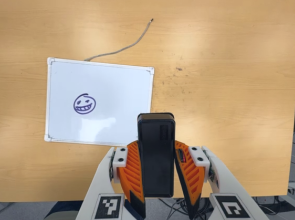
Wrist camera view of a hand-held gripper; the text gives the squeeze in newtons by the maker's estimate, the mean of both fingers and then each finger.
{"total": 9.6, "left": 7.8, "right": 11.3}